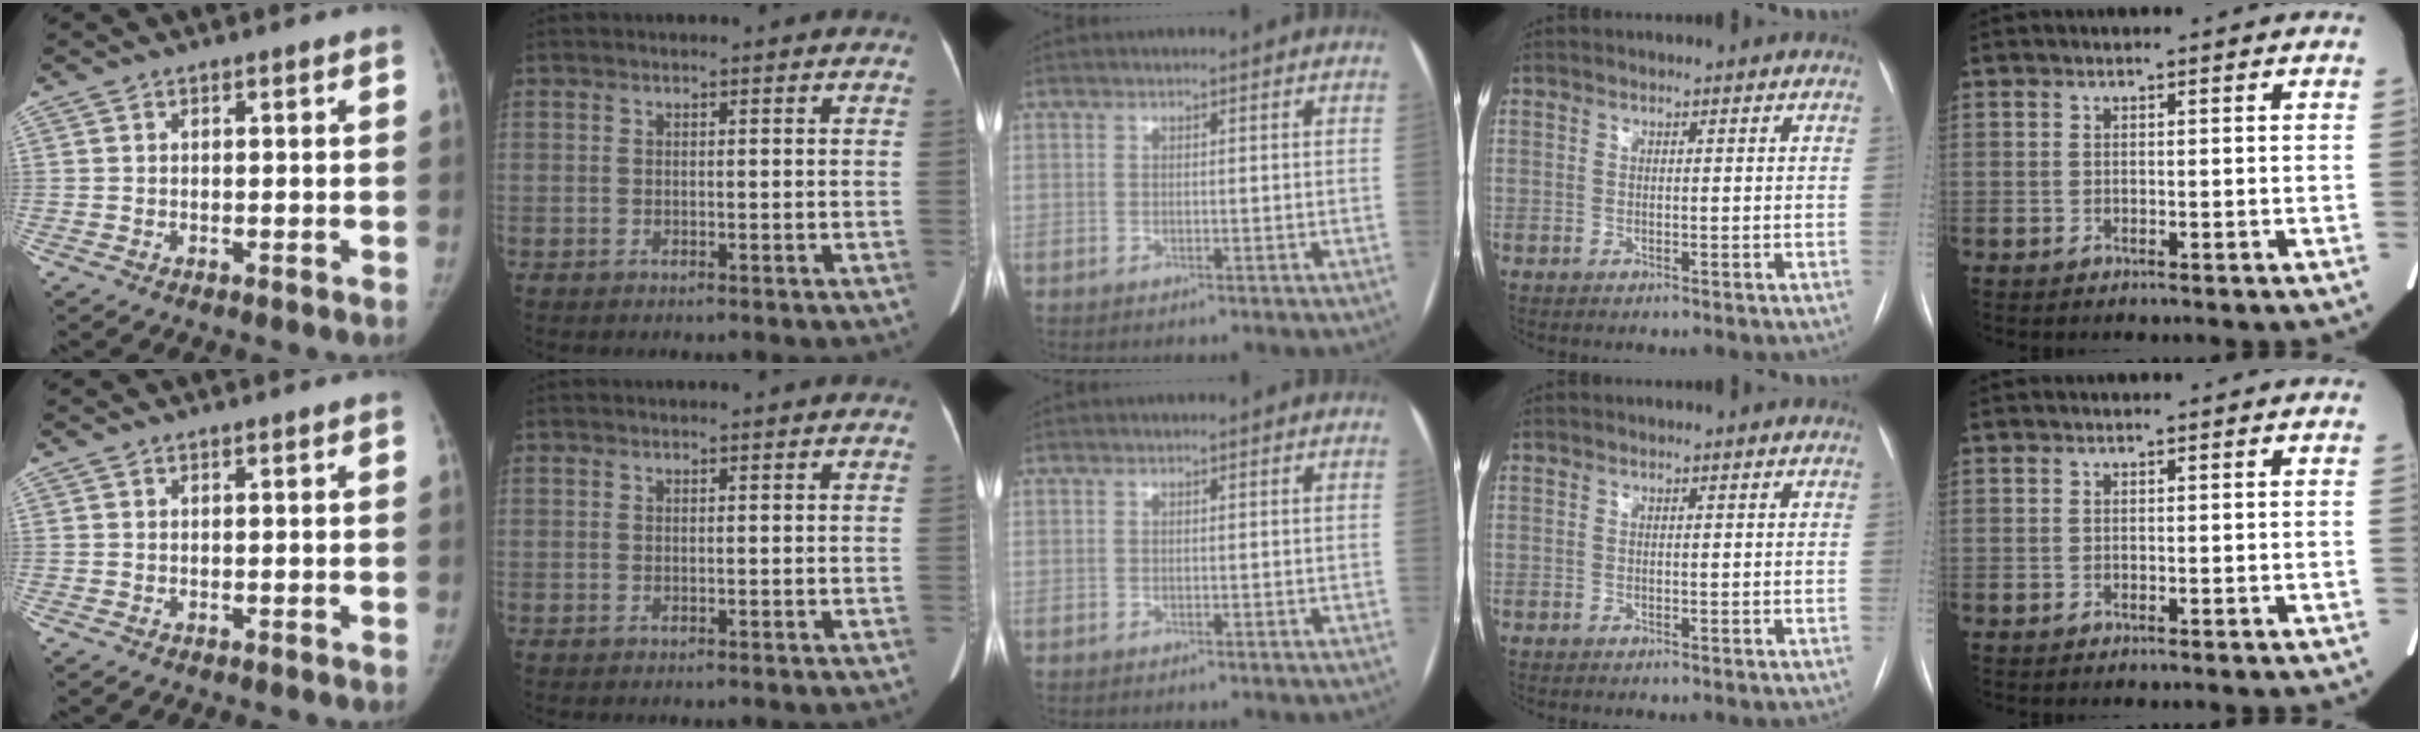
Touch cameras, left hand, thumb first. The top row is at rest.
{}